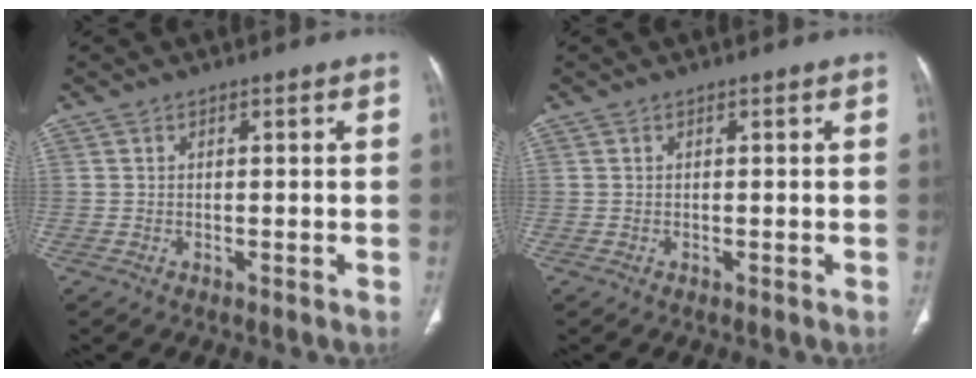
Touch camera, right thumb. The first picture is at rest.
{"total": 0.0}